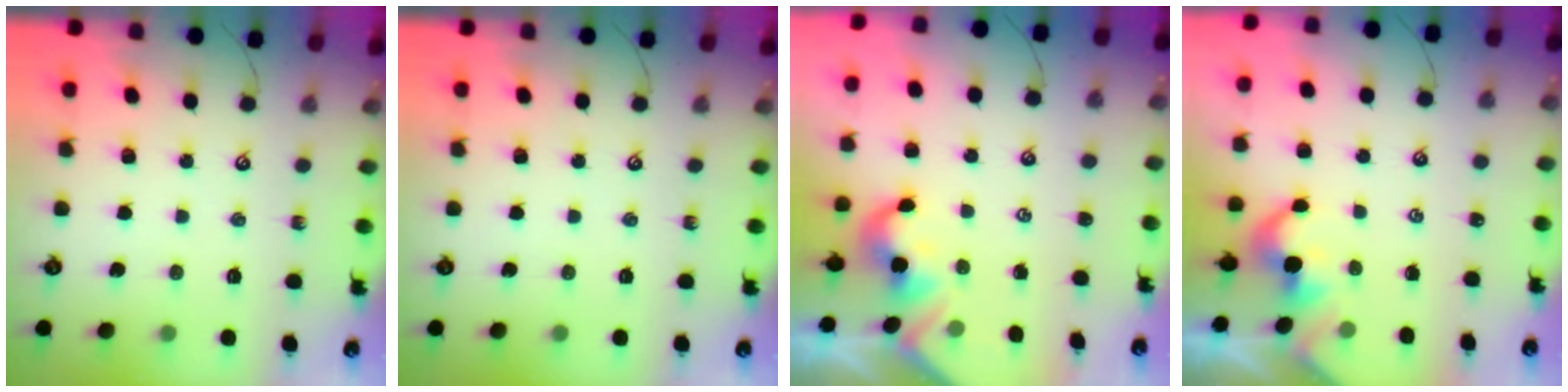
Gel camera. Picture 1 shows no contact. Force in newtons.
{"total": 0.0}
{"total": 1.9, "press": 1.8, "slide": 0.5}
{"total": 0.0}